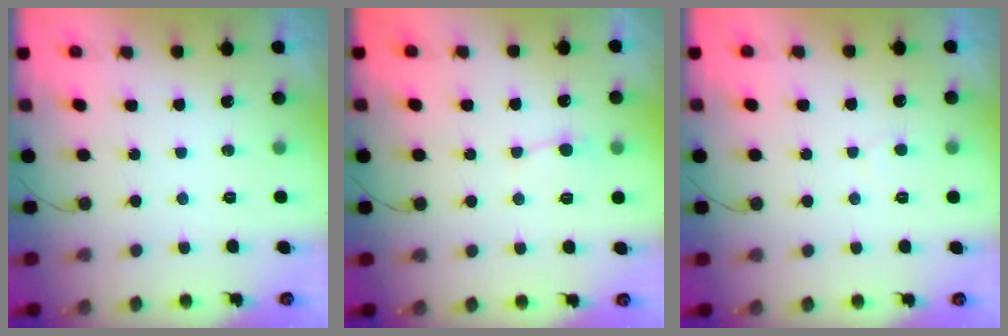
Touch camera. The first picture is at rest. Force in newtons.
{"total": 3.5, "press": 3.5, "slide": 0.4}
{"total": 2.8, "press": 2.8, "slide": 0.3}